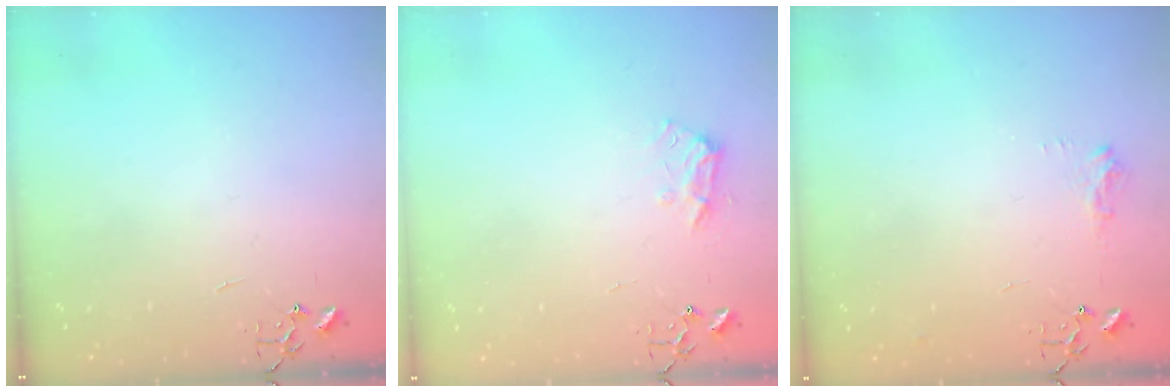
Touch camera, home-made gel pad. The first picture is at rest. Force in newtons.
{"total": 9.0, "press": 8.9, "slide": 1.1}
{"total": 8.2, "press": 8.2, "slide": 0.9}